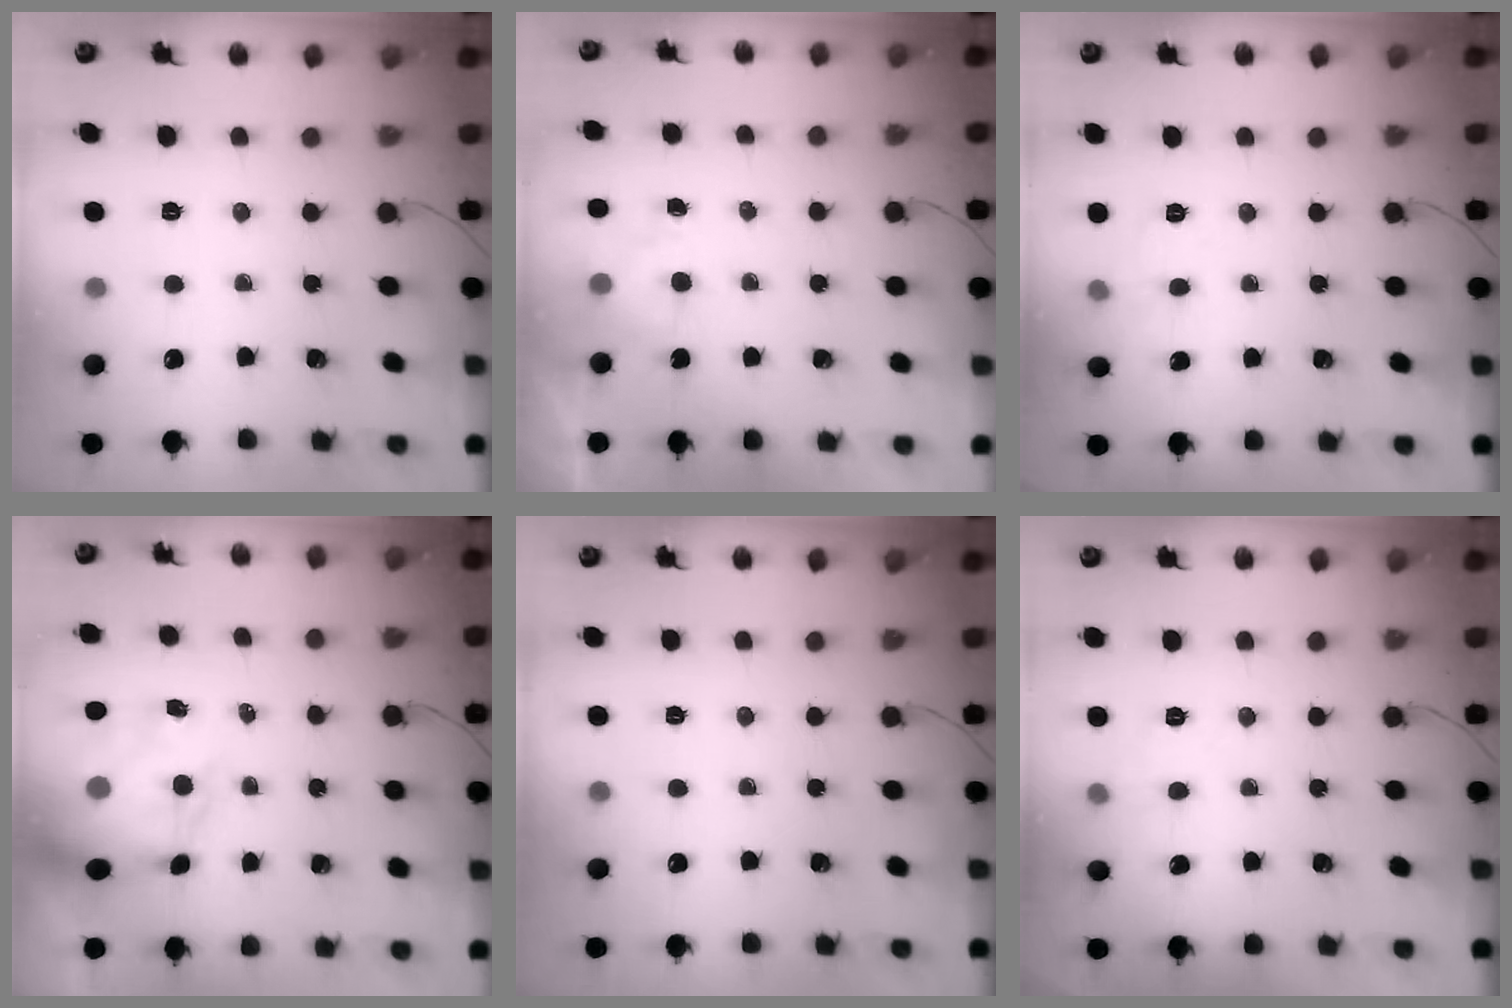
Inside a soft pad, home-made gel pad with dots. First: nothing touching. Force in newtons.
{"total": 1.9, "press": 1.5, "slide": 1.2}
{"total": 5.7, "press": 5.5, "slide": 1.5}
{"total": 13.0, "press": 12.5, "slide": 3.6}
{"total": 0.0}
{"total": 6.5, "press": 6.4, "slide": 1.4}